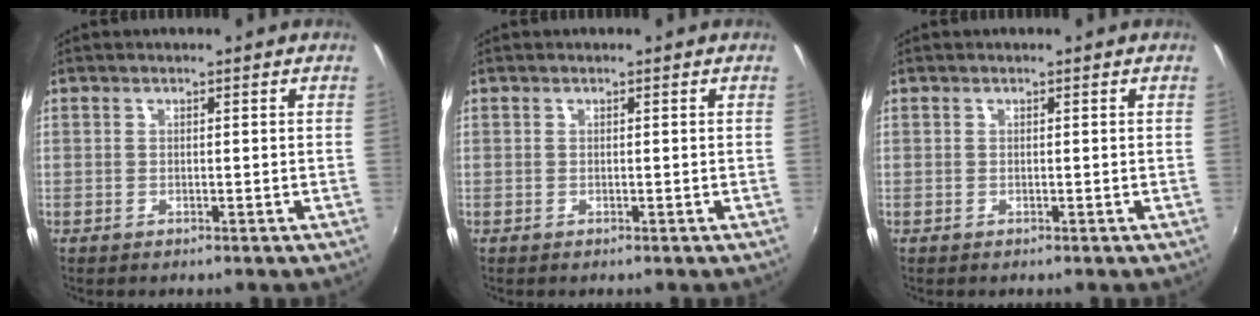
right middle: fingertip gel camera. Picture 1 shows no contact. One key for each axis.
{"total": 0.0}
{"total": 0.0}